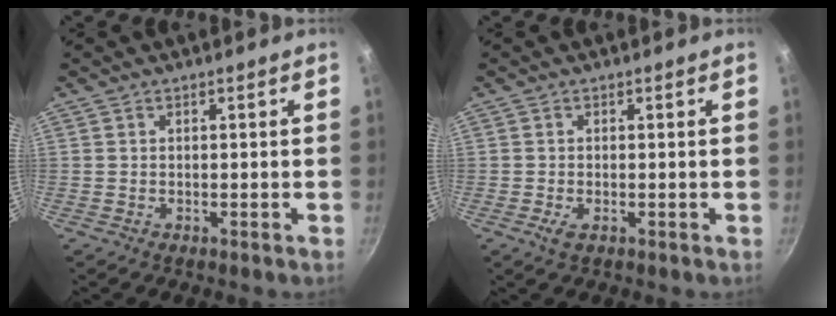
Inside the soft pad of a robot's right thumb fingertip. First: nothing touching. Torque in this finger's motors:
{"motor_torque": [0.13, -0.01, -0.07, -0.07, 0.02]}